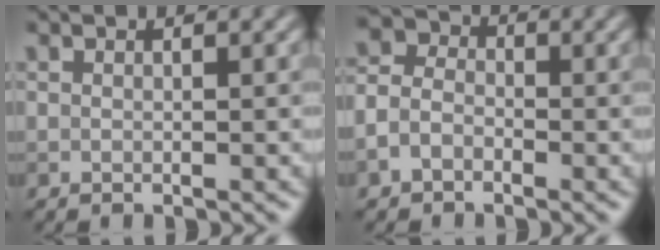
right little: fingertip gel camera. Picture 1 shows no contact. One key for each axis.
{"total": 2.9, "fx": -1.4, "fy": 2.2, "fz": 1.3, "tx": -0.028, "ty": 0.009, "tz": -0.038}